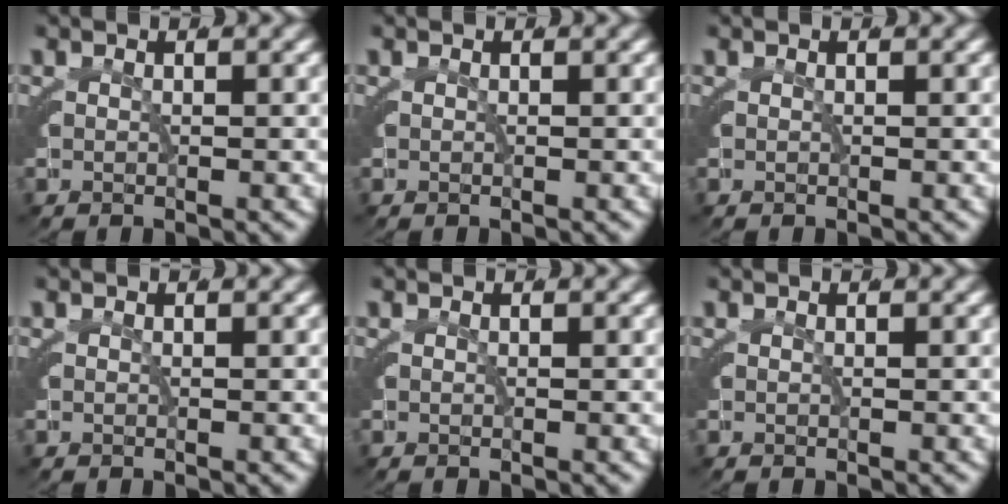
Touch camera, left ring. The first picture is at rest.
{"total": 0.0}
{"total": 0.0}
{"total": 0.0}
{"total": 0.0}
{"total": 0.0}